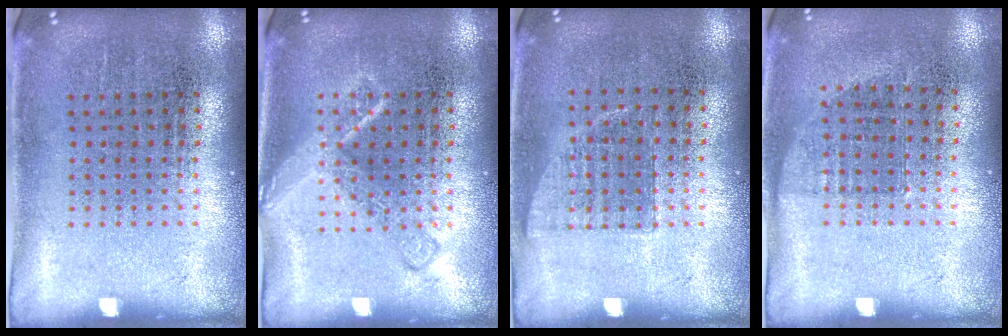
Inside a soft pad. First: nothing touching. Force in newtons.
{"total": 2.3, "press": 2.3, "slide": 0.3}
{"total": 0.6, "press": 0.6, "slide": 0.2}
{"total": 0.7, "press": 0.6, "slide": 0.3}